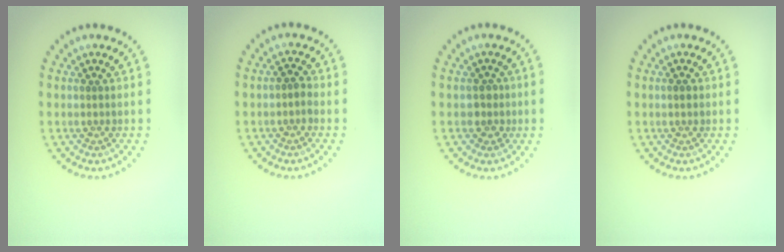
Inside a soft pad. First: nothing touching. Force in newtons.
{"total": 1.0, "press": 0.9, "slide": 0.4}
{"total": 1.4, "press": 1.1, "slide": 0.8}
{"total": 0.9, "press": 0.9, "slide": 0.1}